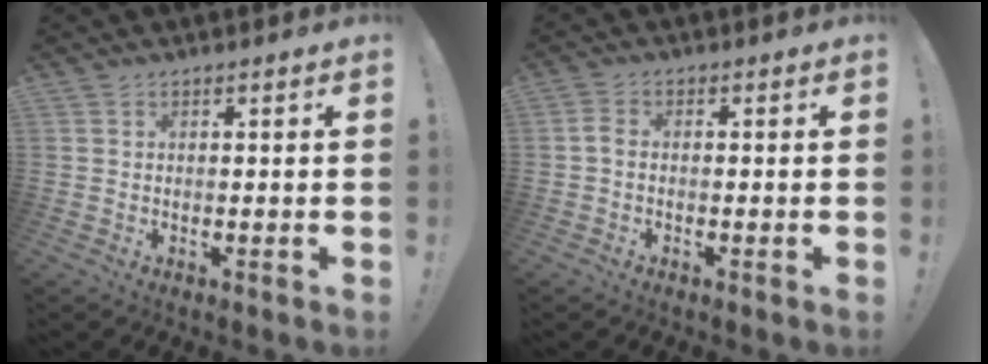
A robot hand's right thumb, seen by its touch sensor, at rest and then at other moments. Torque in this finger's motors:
{"motor_torque": [0.01, 0.15, -0.32, -0.06, 0.03]}